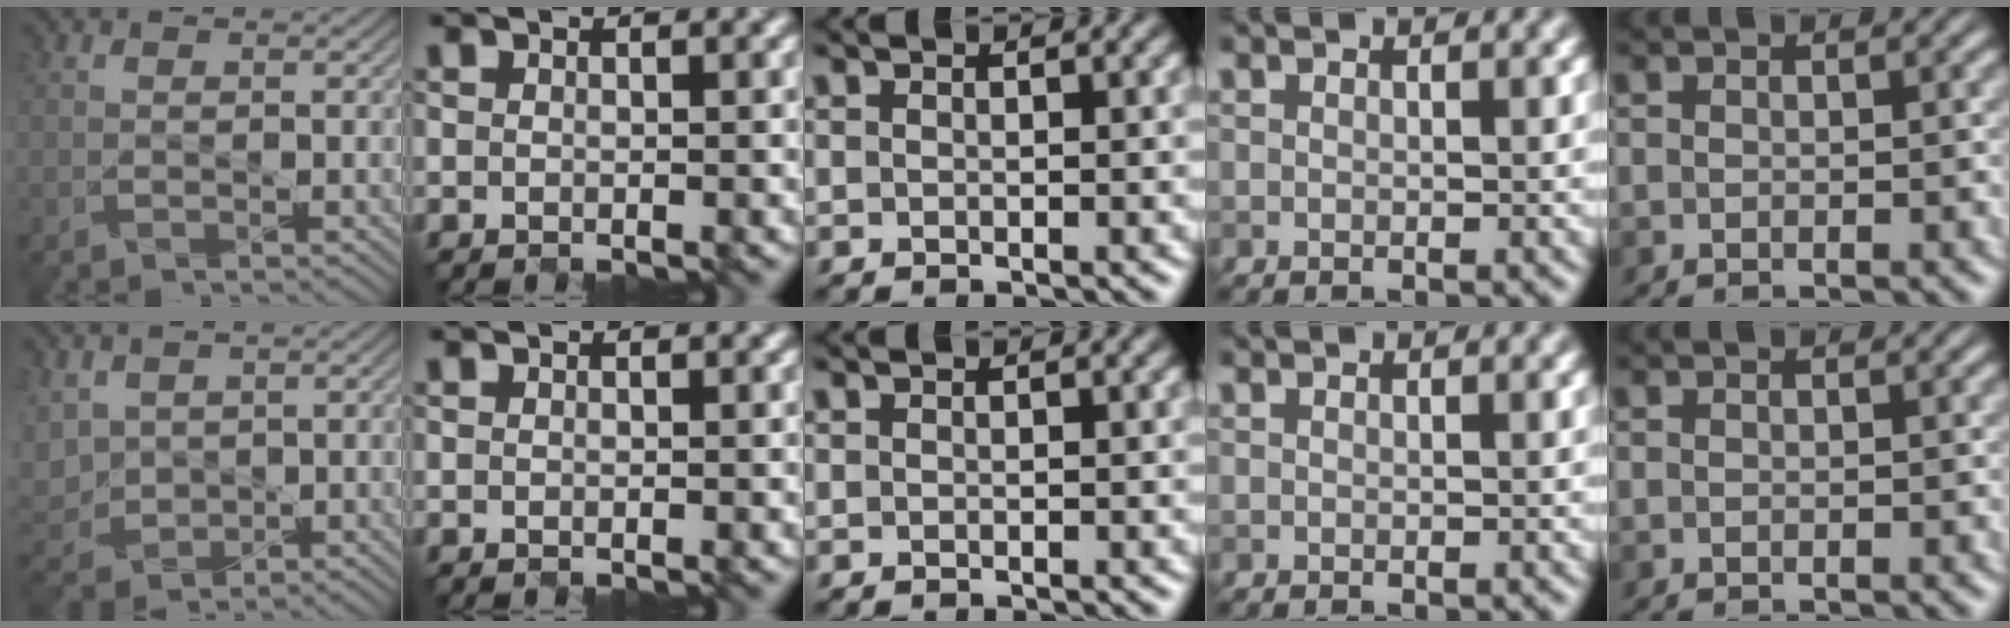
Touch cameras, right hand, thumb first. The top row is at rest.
{"thumb": {"total": 5.1, "force": [1.3, 3.8, 3.2], "torque": [-0.119, 0.001, 0.025]}}